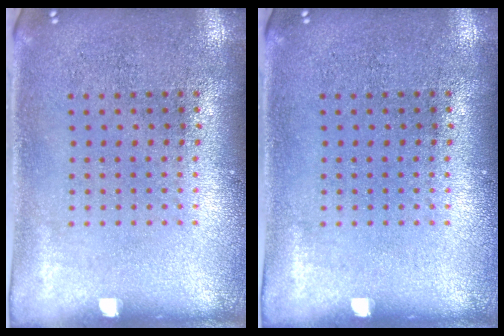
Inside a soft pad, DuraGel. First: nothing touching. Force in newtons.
{"total": 0.0}